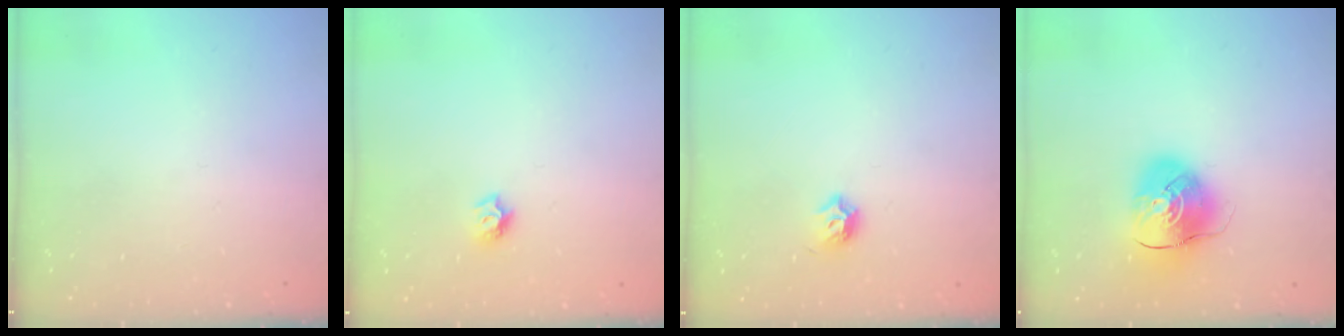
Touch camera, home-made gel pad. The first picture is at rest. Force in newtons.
{"total": 5.6, "press": 5.6, "slide": 0.7}
{"total": 4.3, "press": 4.2, "slide": 1.2}
{"total": 9.7, "press": 9.6, "slide": 1.4}